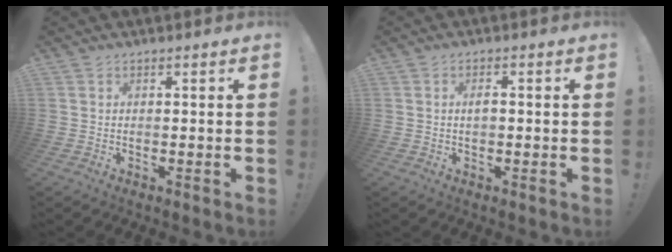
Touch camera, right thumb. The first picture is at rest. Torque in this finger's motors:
{"motor_torque": [-0.21, -0.06, 0.04, 0.10, 0.02]}